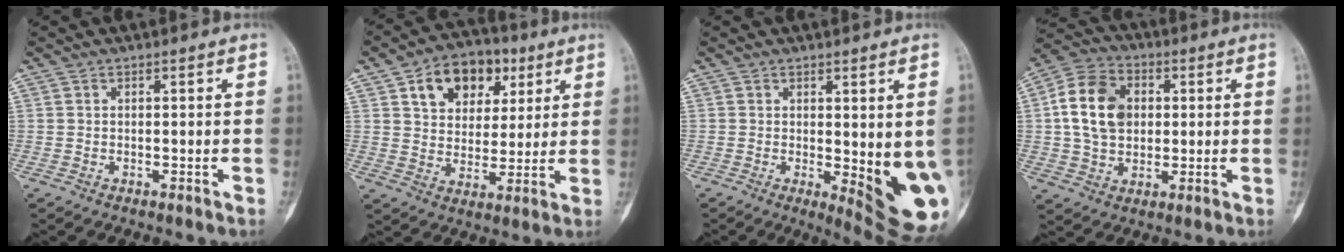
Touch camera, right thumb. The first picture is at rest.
{"total": 13.8, "force": [6.0, 9.7, 7.8], "torque": [-0.081, -0.009, 0.097]}
{"total": 12.1, "force": [-1.3, 4.1, 11.3], "torque": [-0.126, -0.026, -0.006]}
{"total": 13.3, "force": [1.7, 9.9, 8.7], "torque": [-0.141, 0.012, 0.024]}